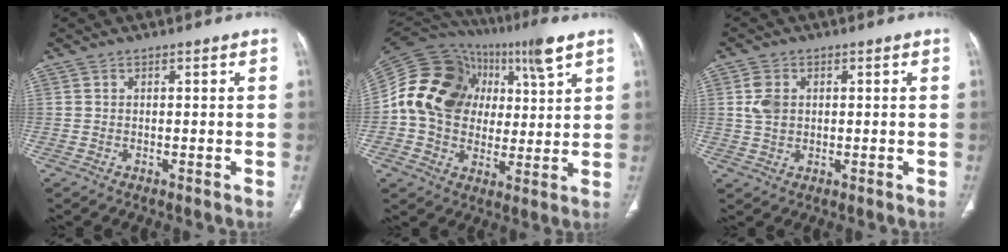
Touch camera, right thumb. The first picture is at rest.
{"total": 18.9, "force": [5.3, 13.0, 12.7], "torque": [-0.190, 0.014, 0.088]}
{"total": 4.5, "force": [0.8, 3.3, 2.9], "torque": [-0.055, 0.001, 0.017]}